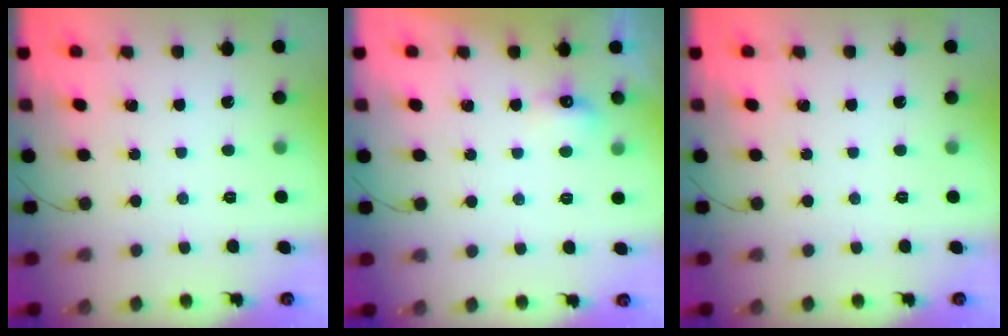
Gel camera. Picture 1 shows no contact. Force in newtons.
{"total": 3.9, "press": 3.8, "slide": 1.0}
{"total": 0.0}